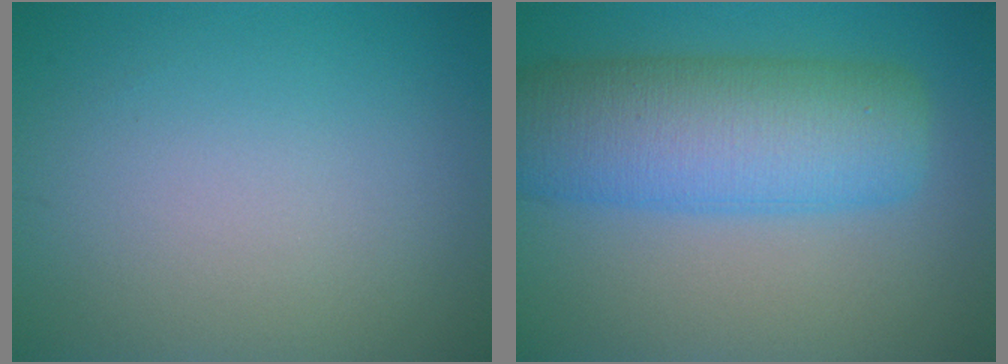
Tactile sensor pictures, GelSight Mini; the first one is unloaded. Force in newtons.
{"total": 9.5, "press": 9.5, "slide": 0.2}